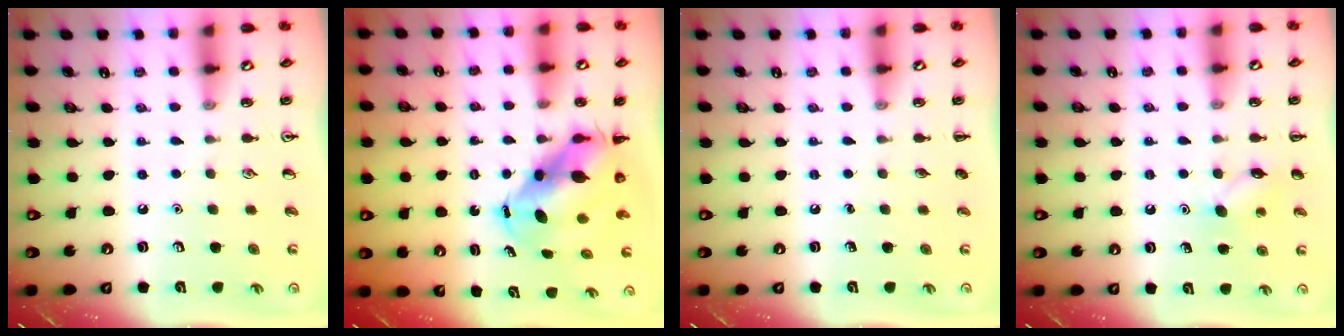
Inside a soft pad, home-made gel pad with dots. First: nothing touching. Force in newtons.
{"total": 8.5, "press": 8.3, "slide": 2.0}
{"total": 0.0}
{"total": 7.2, "press": 6.9, "slide": 1.8}